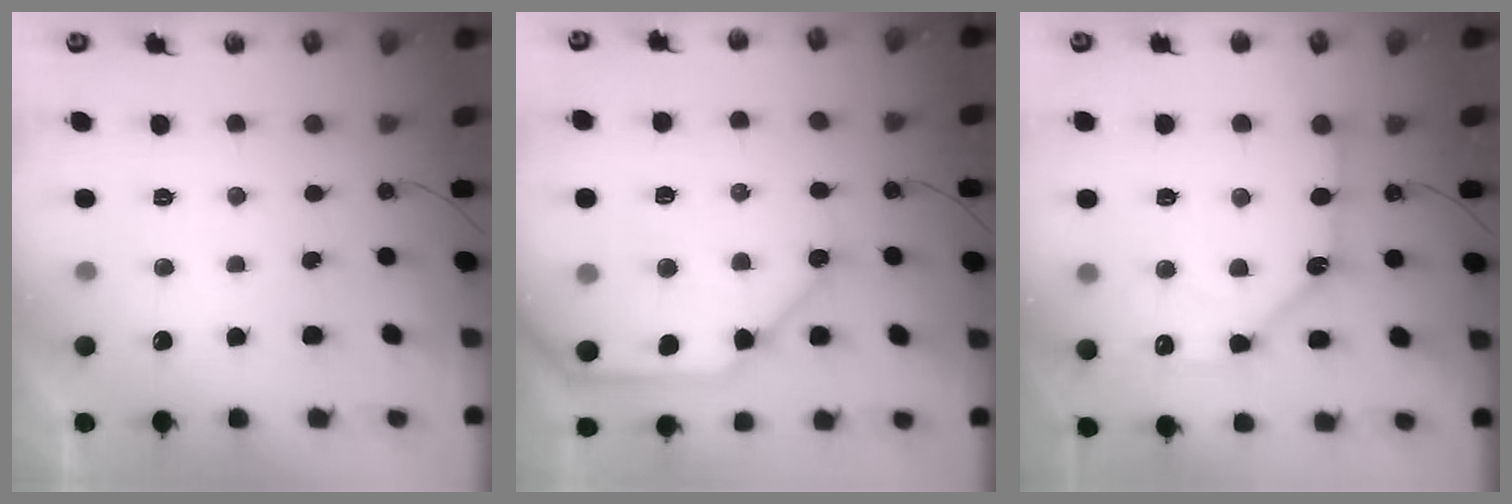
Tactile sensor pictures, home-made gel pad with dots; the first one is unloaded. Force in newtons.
{"total": 17.1, "press": 17.0, "slide": 1.9}
{"total": 14.0, "press": 13.9, "slide": 1.6}